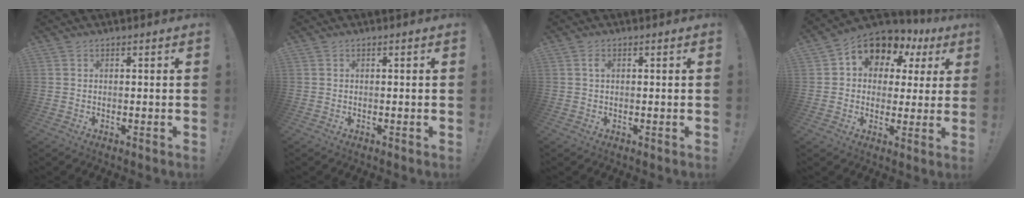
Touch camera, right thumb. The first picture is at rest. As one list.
[{"total": 0.0}, {"total": 1.4, "force": [0.3, 0.8, 1.1], "torque": [-0.017, 0.001, 0.002]}, {"total": 9.4, "force": [5.5, 6.5, 4.0], "torque": [-0.070, -0.043, 0.101]}]